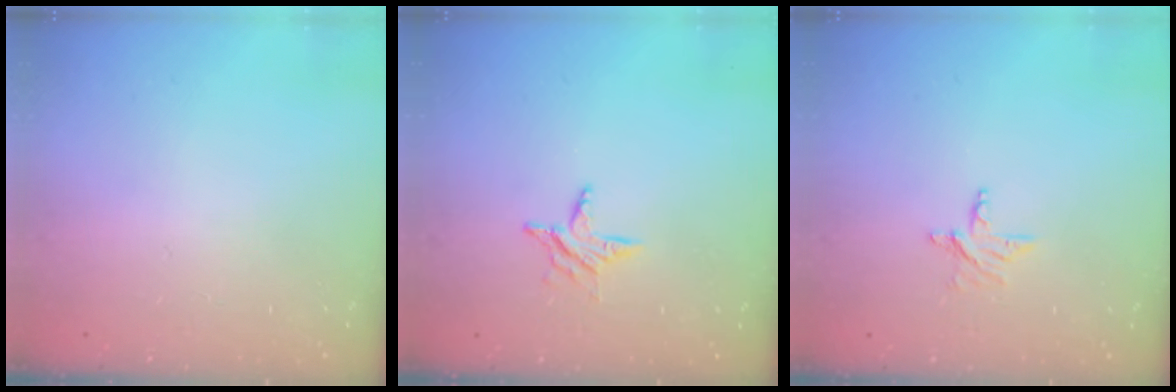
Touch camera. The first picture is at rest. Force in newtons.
{"total": 5.3, "press": 5.3, "slide": 0.5}
{"total": 3.5, "press": 3.4, "slide": 0.3}